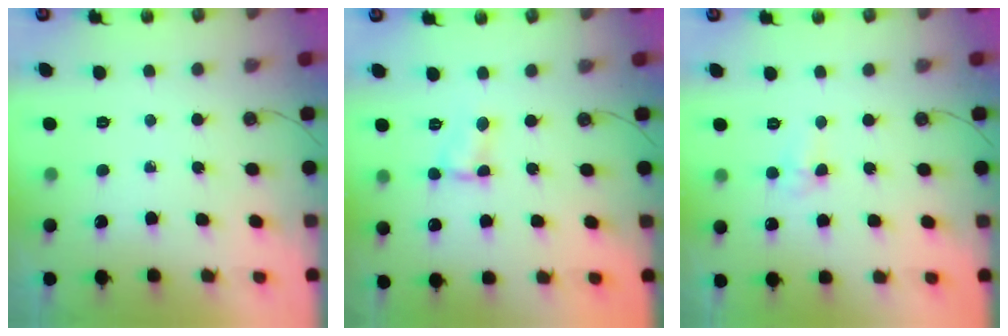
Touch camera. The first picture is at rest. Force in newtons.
{"total": 1.8, "press": 1.8, "slide": 0.3}
{"total": 3.0, "press": 2.8, "slide": 1.1}